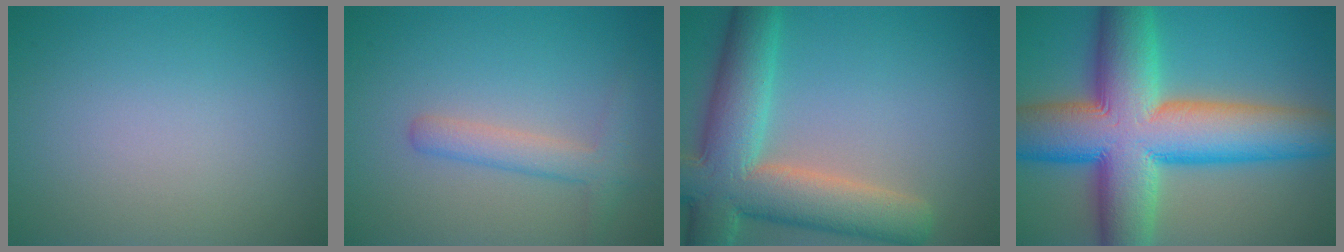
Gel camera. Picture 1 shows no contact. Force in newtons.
{"total": 2.7, "press": 2.7, "slide": 0.1}
{"total": 10.2, "press": 10.2, "slide": 0.9}
{"total": 15.8, "press": 15.8, "slide": 0.3}